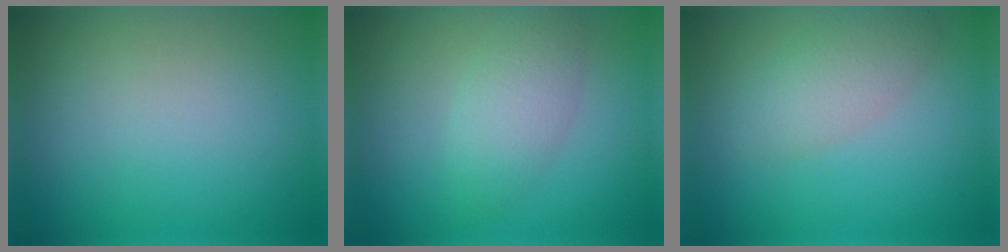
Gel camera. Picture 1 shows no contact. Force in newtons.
{"total": 3.2, "press": 3.2, "slide": 0.1}
{"total": 3.0, "press": 3.0, "slide": 0.1}